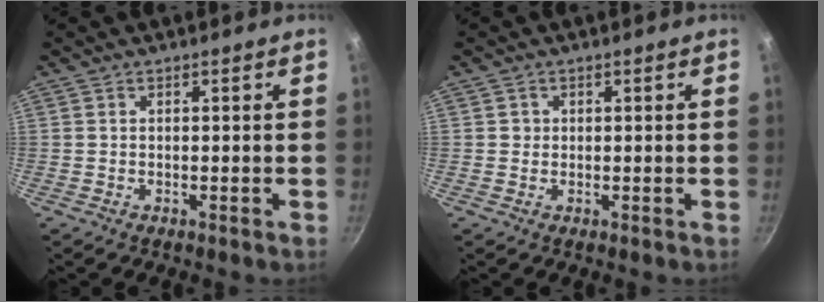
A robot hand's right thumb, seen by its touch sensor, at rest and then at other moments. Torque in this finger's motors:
{"motor_torque": [0.41, 0.74, 0.17, 0.08, -0.01]}